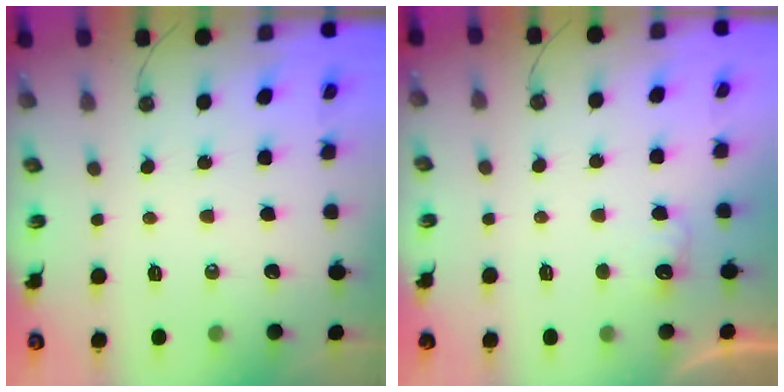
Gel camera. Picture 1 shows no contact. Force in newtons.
{"total": 4.3, "press": 4.3, "slide": 0.8}